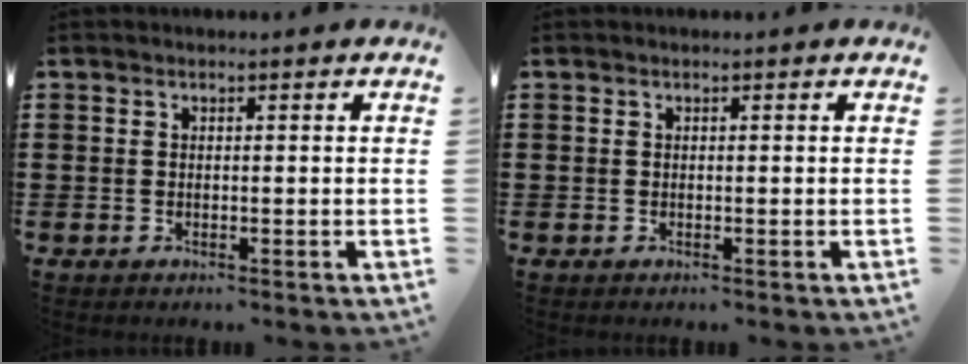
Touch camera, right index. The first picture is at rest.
{"total": 0.0}